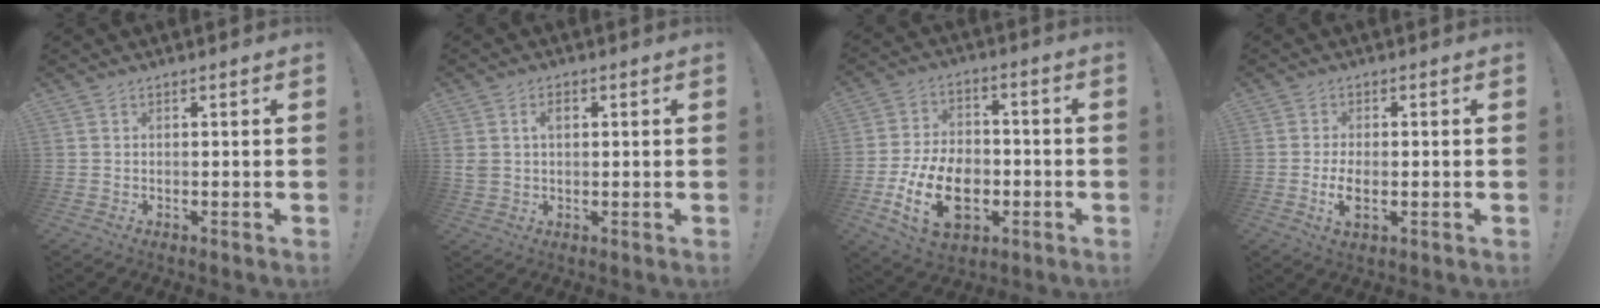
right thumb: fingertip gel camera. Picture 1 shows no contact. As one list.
[{"total": 3.8, "force": [1.0, 2.7, 2.5], "torque": [-0.046, 0.006, 0.016]}, {"total": 18.0, "force": [-5.8, 12.3, 11.8], "torque": [-0.204, 0.033, -0.091]}, {"total": 4.7, "force": [-0.9, 2.4, 3.9], "torque": [-0.068, -0.002, -0.016]}]